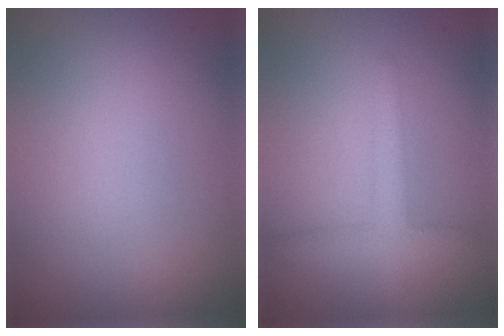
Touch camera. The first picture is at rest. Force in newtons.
{"total": 2.8, "press": 2.8, "slide": 0.2}